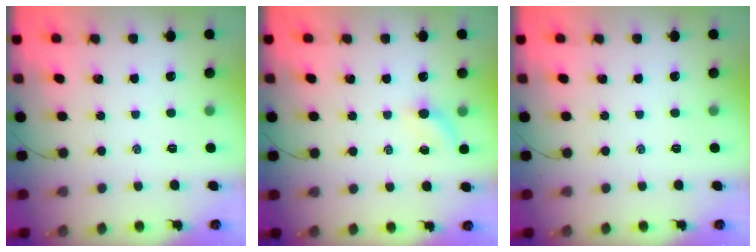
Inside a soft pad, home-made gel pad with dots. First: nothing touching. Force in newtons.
{"total": 5.3, "press": 5.2, "slide": 1.1}
{"total": 0.0}